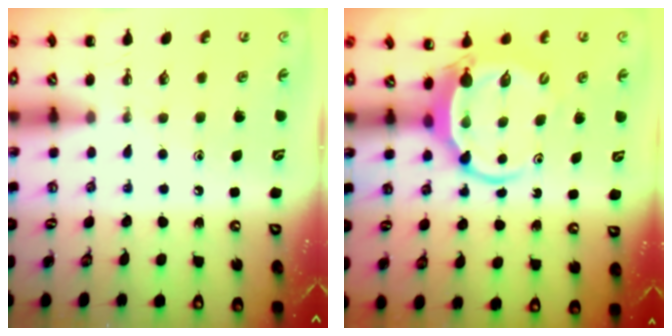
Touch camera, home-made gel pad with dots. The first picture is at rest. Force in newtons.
{"total": 5.6, "press": 5.5, "slide": 1.0}